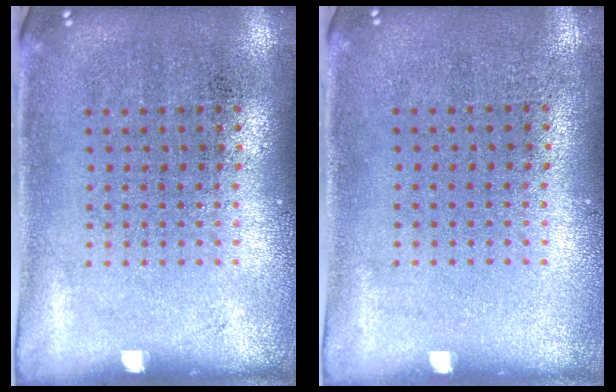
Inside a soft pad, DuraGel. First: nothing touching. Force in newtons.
{"total": 0.0}